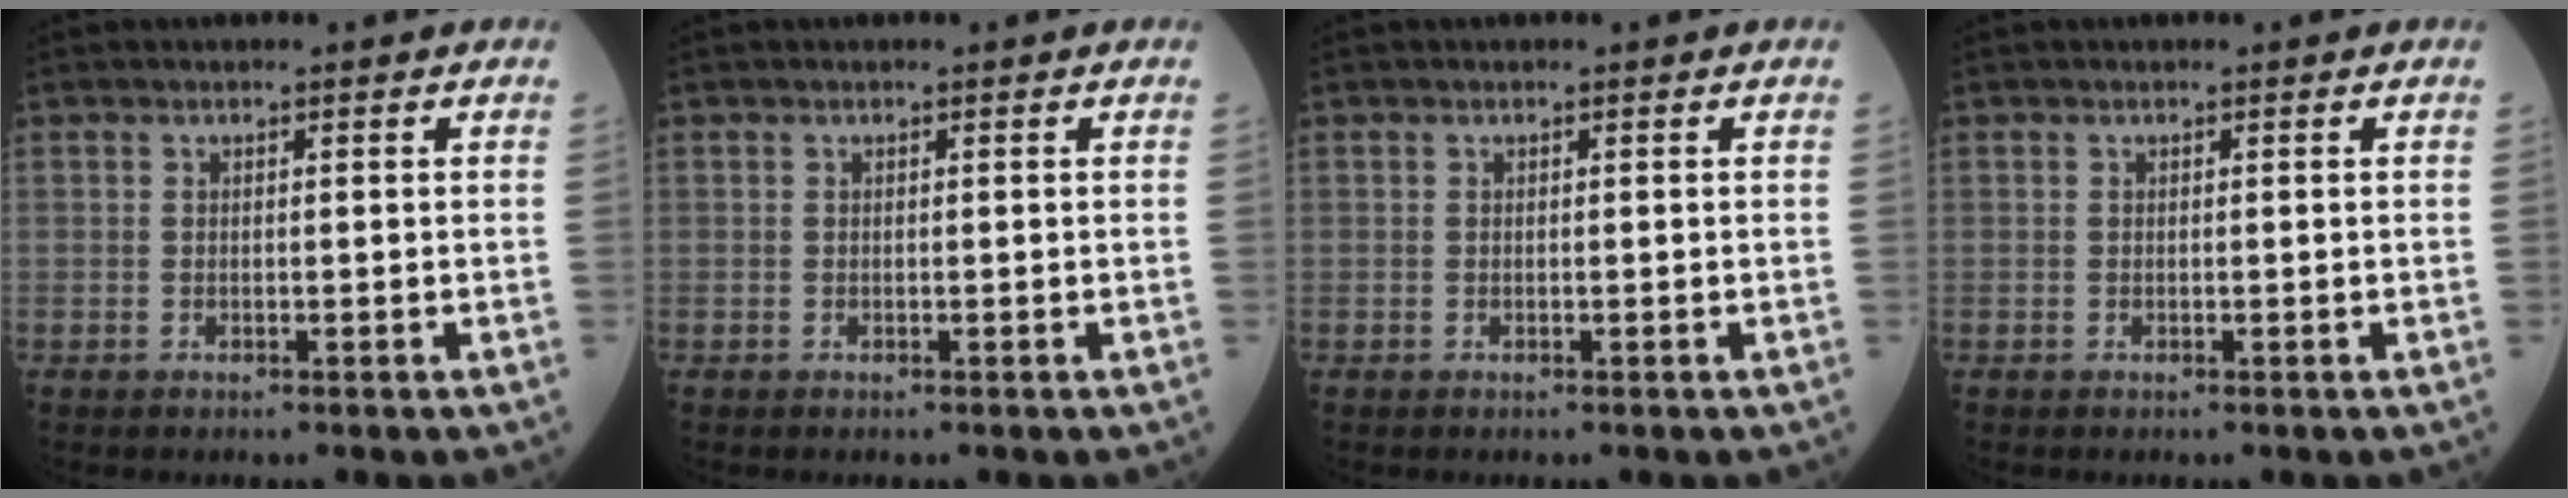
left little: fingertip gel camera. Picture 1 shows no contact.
{"total": 0.0}
{"total": 0.0}
{"total": 0.0}